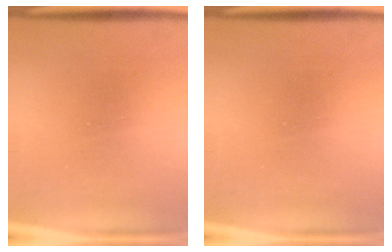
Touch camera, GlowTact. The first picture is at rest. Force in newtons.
{"total": 0.0}